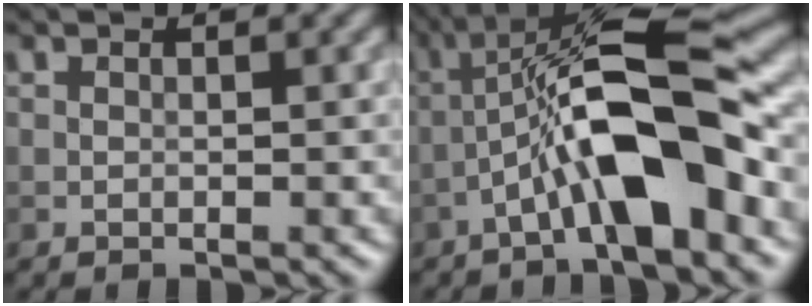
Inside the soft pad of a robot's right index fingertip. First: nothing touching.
{"total": 10.7, "force": [-3.7, 2.6, 9.7], "torque": [-0.170, 0.025, -0.071]}